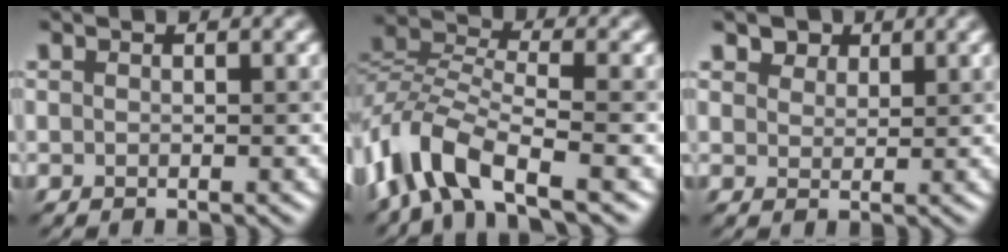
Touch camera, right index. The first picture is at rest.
{"total": 8.2, "force": [-4.6, 3.2, 6.0], "torque": [-0.128, 0.007, -0.102]}
{"total": 3.1, "force": [2.3, 1.8, 0.9], "torque": [-0.029, -0.013, 0.044]}